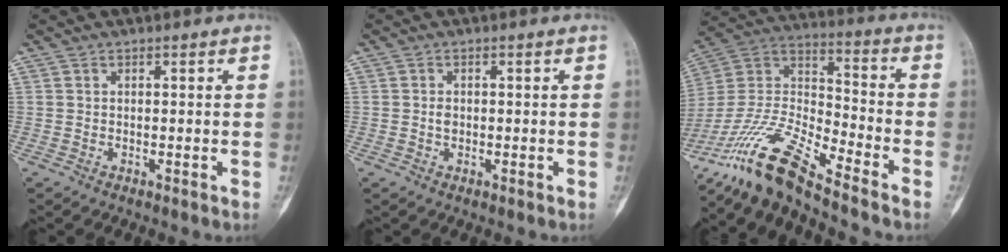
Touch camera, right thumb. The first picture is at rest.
{"total": 1.4, "force": [-0.1, 1.0, 0.9], "torque": [-0.009, 0.002, -0.002]}
{"total": 15.9, "force": [-13.2, 1.9, 8.8], "torque": [-0.186, 0.069, -0.258]}